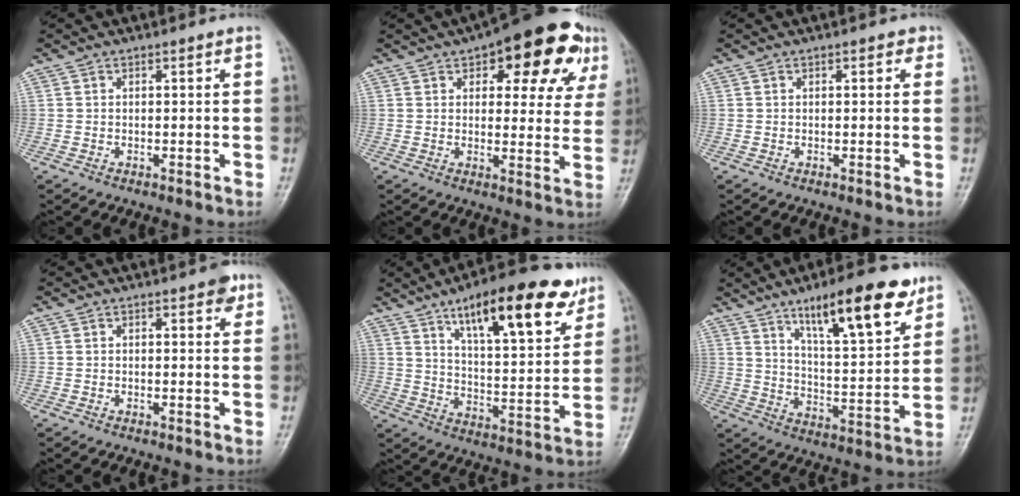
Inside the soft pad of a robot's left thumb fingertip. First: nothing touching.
{"total": 17.4, "force": [8.6, 8.0, 12.8], "torque": [-0.115, -0.009, 0.106]}
{"total": 1.6, "force": [0.7, 0.9, 1.1], "torque": [-0.004, 0.001, 0.006]}
{"total": 2.4, "force": [1.3, 1.1, 1.7], "torque": [-0.011, -0.002, 0.012]}
{"total": 20.5, "force": [12.2, 6.4, 15.1], "torque": [-0.195, -0.048, 0.193]}
{"total": 17.5, "force": [10.8, 4.7, 12.9], "torque": [-0.174, -0.054, 0.178]}